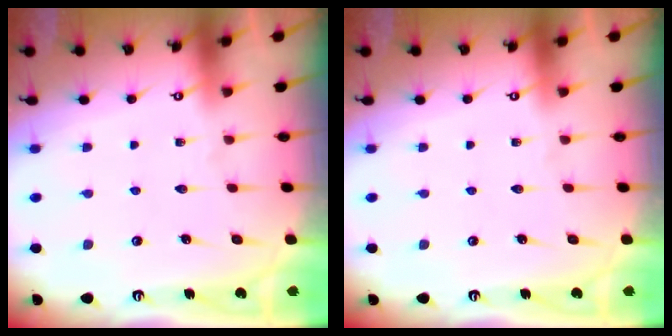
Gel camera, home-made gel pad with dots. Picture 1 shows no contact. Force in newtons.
{"total": 0.0}